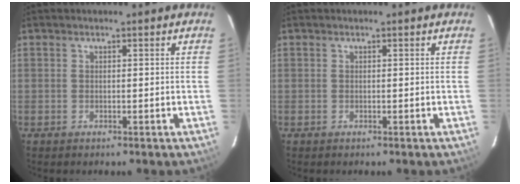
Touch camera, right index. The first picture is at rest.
{"total": 0.0}